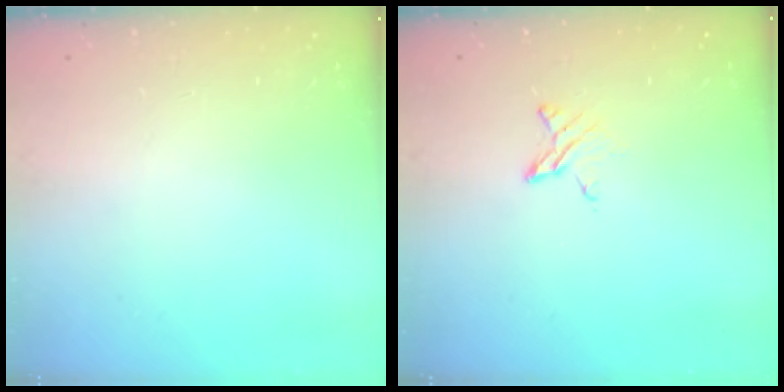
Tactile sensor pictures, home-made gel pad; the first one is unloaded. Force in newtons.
{"total": 5.0, "press": 4.9, "slide": 0.5}